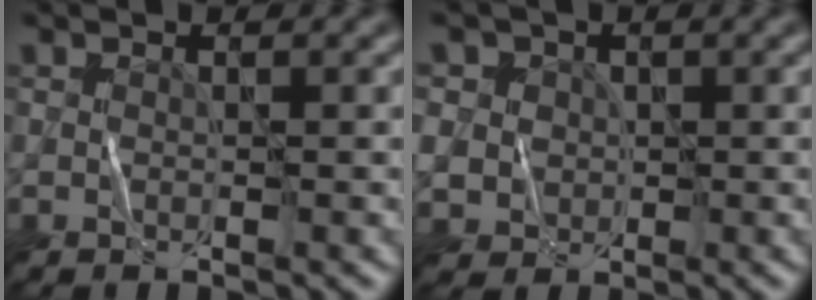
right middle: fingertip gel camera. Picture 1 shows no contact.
{"total": 5.9, "force": [1.5, 5.4, 1.9], "torque": [-0.059, 0.027, 0.010]}